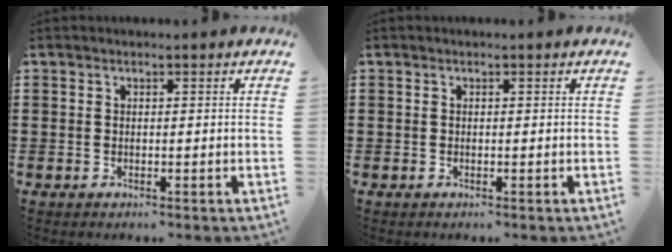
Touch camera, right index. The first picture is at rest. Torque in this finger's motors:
{"motor_torque": [0.15, 0.48, 0.00, 0.00]}